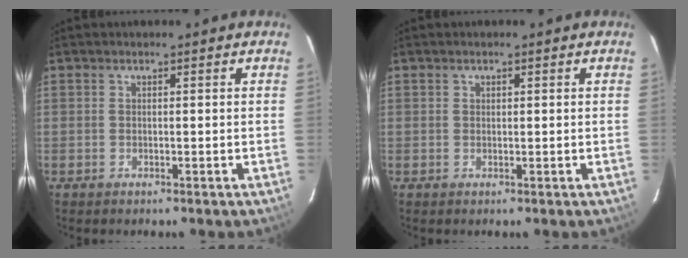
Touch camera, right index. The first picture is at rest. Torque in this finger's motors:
{"motor_torque": [-0.12, 0.00, -0.02, -0.01]}